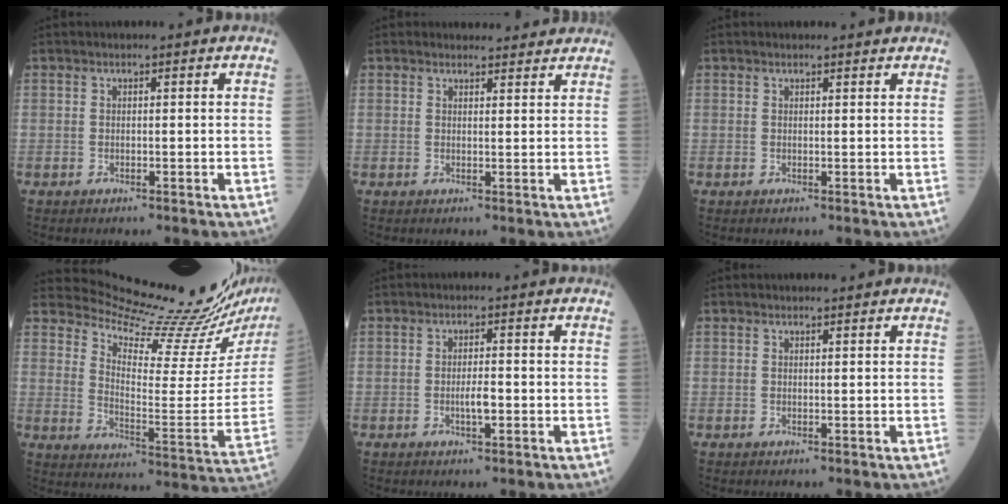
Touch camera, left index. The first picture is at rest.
{"total": 4.3, "force": [4.1, 1.2, 0.3], "torque": [0.001, 0.004, 0.041]}
{"total": 2.0, "force": [1.9, 0.5, 0.1], "torque": [-0.006, 0.004, 0.018]}
{"total": 19.8, "force": [19.2, -0.9, 4.9], "torque": [-0.091, -0.130, 0.254]}
{"total": 2.2, "force": [-0.8, 0.4, 2.0], "torque": [-0.034, -0.002, -0.015]}
{"total": 0.9, "force": [0.9, 0.1, 0.1], "torque": [-0.006, 0.004, 0.013]}